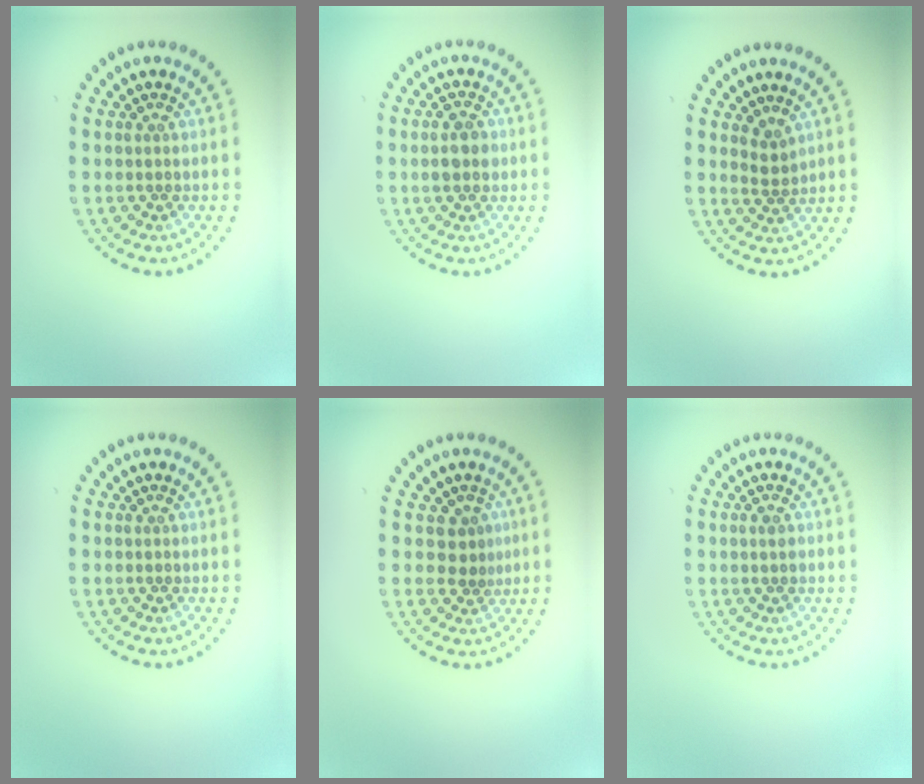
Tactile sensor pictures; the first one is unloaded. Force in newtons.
{"total": 2.5, "press": 2.4, "slide": 0.1}
{"total": 1.4, "press": 1.1, "slide": 0.9}
{"total": 0.0}
{"total": 1.8, "press": 1.4, "slide": 1.1}
{"total": 0.9, "press": 0.9, "slide": 0.1}